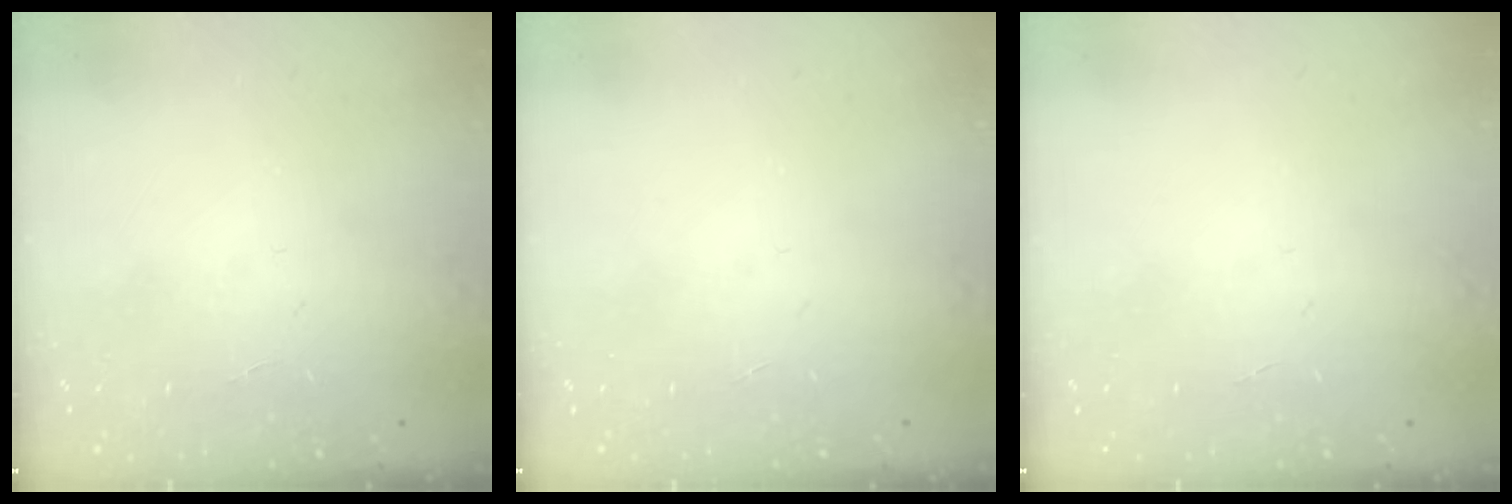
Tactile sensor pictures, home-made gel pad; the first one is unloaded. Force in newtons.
{"total": 0.0}
{"total": 0.0}